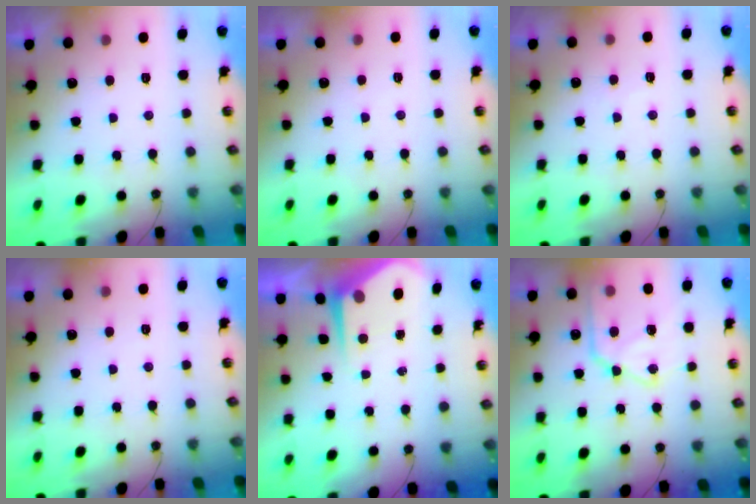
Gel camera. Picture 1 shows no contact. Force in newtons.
{"total": 4.4, "press": 4.4, "slide": 0.6}
{"total": 2.7, "press": 2.7, "slide": 0.3}
{"total": 2.9, "press": 2.9, "slide": 0.5}
{"total": 6.1, "press": 6.0, "slide": 0.6}
{"total": 15.2, "press": 15.1, "slide": 1.5}